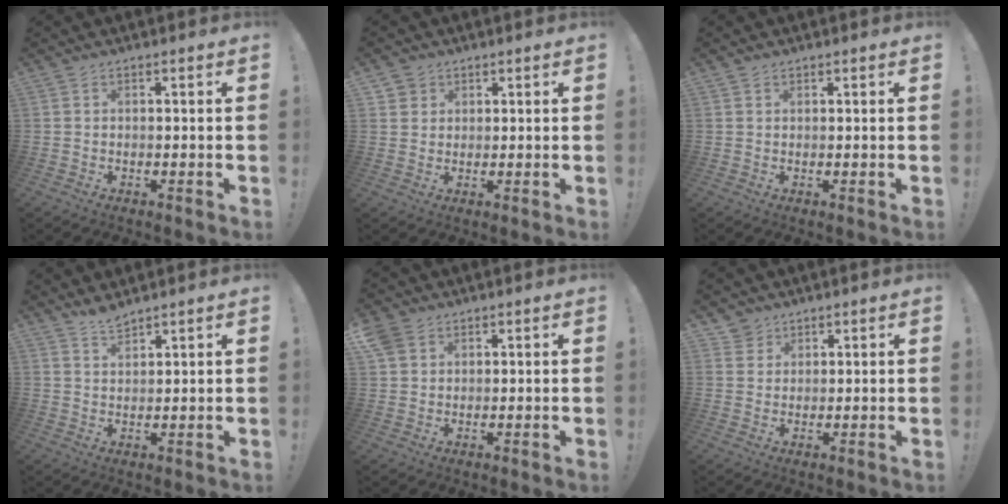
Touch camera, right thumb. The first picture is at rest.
{"total": 3.0, "force": [1.8, 2.5, 0.3], "torque": [0.000, -0.009, 0.030]}
{"total": 0.9, "force": [0.7, 0.6, 0.1], "torque": [0.001, -0.002, 0.013]}
{"total": 3.7, "force": [3.5, 0.7, 1.0], "torque": [-0.014, -0.022, 0.061]}
{"total": 4.3, "force": [2.5, 3.2, 1.6], "torque": [-0.033, -0.003, 0.052]}
{"total": 3.6, "force": [2.5, 2.6, 0.1], "torque": [-0.005, -0.013, 0.048]}